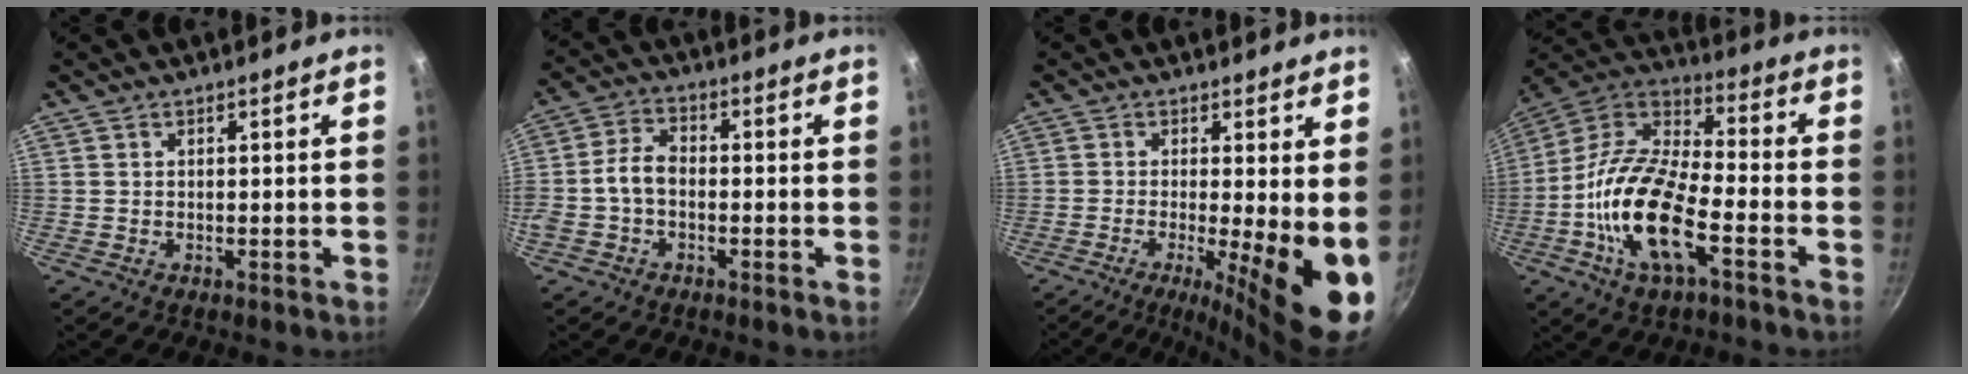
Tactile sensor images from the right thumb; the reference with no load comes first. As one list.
[{"total": 5.8, "force": [-1.3, 3.9, 4.1], "torque": [-0.075, 0.028, -0.036]}, {"total": 12.1, "force": [-1.7, 2.7, 11.6], "torque": [-0.152, -0.018, -0.023]}, {"total": 18.9, "force": [-6.4, 7.9, 16.0], "torque": [-0.305, 0.038, -0.140]}]